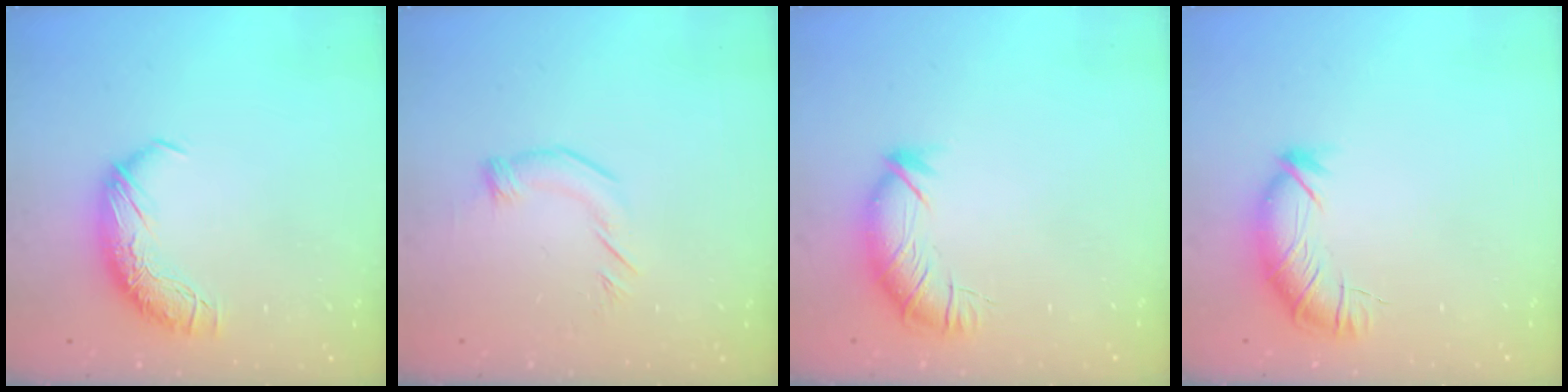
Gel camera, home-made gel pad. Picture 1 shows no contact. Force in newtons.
{"total": 4.8, "press": 4.7, "slide": 0.5}
{"total": 3.5, "press": 3.4, "slide": 0.9}
{"total": 3.8, "press": 3.8, "slide": 0.5}